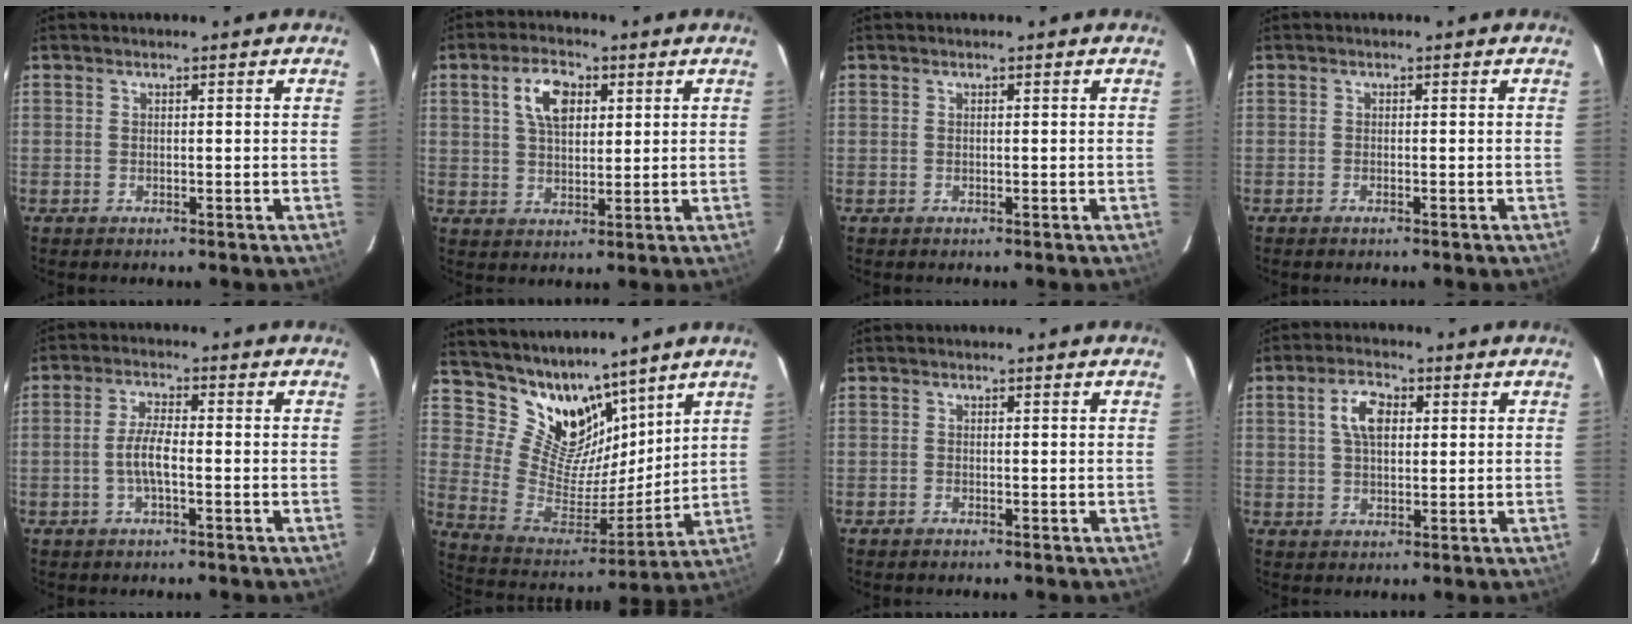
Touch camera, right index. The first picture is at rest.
{"total": 7.3, "force": [2.7, 4.0, 5.5], "torque": [-0.100, 0.018, 0.050]}
{"total": 0.0}
{"total": 0.7, "force": [-0.5, 0.2, 0.3], "torque": [-0.007, 0.000, -0.011]}
{"total": 4.8, "force": [-1.2, 1.1, 4.5], "torque": [-0.091, 0.005, -0.023]}
{"total": 14.5, "force": [11.6, 7.6, 4.5], "torque": [-0.097, -0.011, 0.228]}
{"total": 0.5, "force": [-0.5, 0.2, 0.1], "torque": [-0.003, 0.001, -0.011]}
{"total": 5.9, "force": [1.6, 3.3, 4.6], "torque": [-0.085, 0.015, 0.030]}